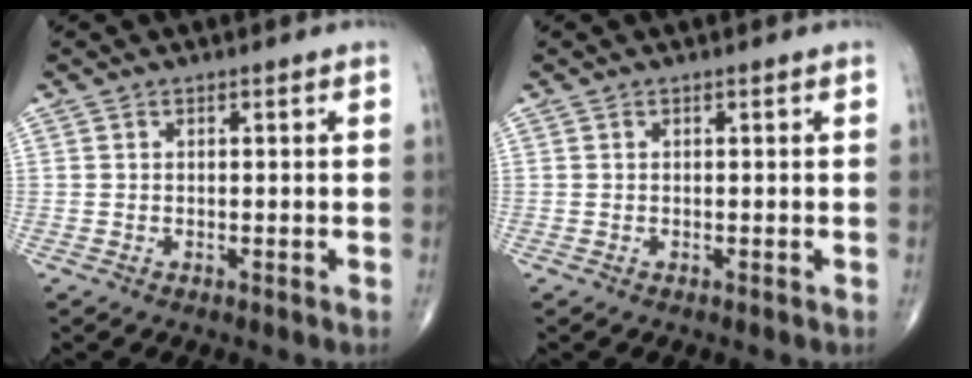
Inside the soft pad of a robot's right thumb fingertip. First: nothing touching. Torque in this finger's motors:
{"motor_torque": [0.06, -0.06, -0.02, -0.05, 0.00]}